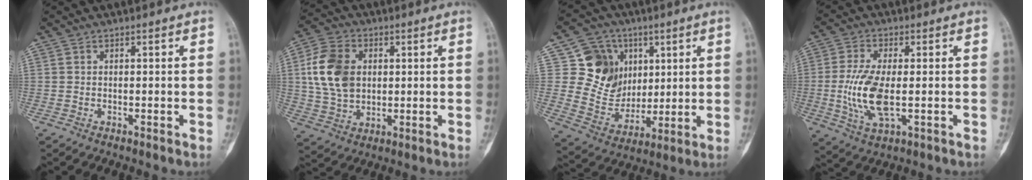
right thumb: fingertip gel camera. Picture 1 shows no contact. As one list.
[{"total": 13.0, "force": [2.1, 9.4, 8.8], "torque": [-0.156, 0.002, 0.040]}, {"total": 14.5, "force": [5.0, 12.5, 5.3], "torque": [-0.043, -0.014, 0.103]}, {"total": 11.0, "force": [-1.1, 4.6, 9.9], "torque": [-0.215, -0.009, -0.016]}]